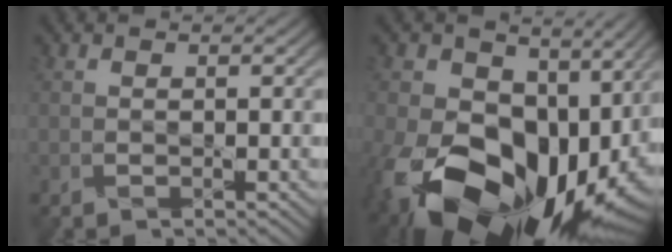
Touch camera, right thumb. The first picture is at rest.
{"total": 21.7, "force": [-5.4, 15.2, 14.4], "torque": [-0.299, -0.073, -0.064]}